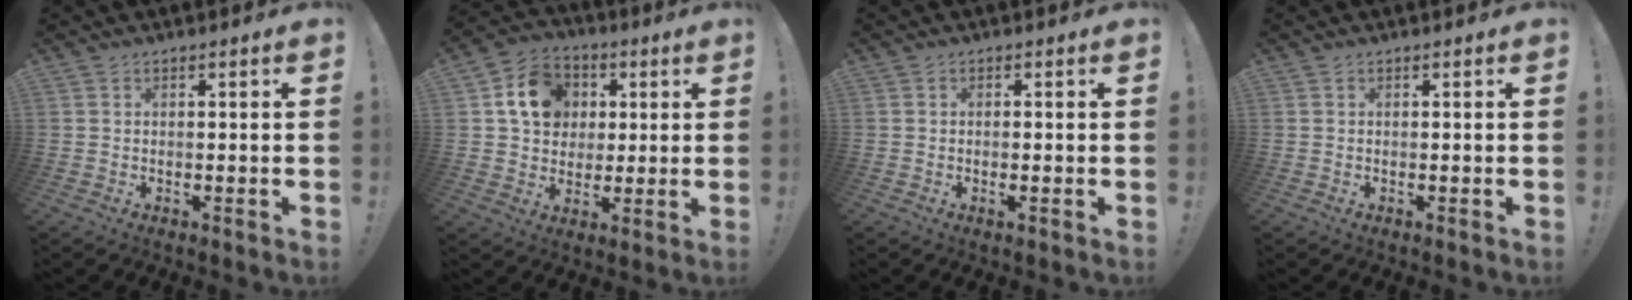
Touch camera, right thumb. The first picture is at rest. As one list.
[{"total": 13.8, "force": [3.9, 11.5, 6.6], "torque": [-0.089, 0.001, 0.081]}, {"total": 1.1, "force": [-0.2, -0.1, 1.1], "torque": [-0.020, -0.001, -0.005]}, {"total": 0.0}]